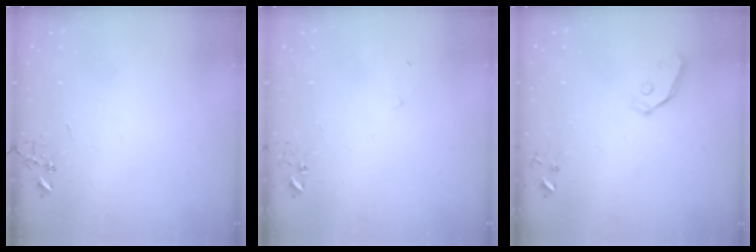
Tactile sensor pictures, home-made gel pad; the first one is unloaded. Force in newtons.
{"total": 7.4, "press": 7.4, "slide": 0.5}
{"total": 6.3, "press": 6.3, "slide": 0.7}